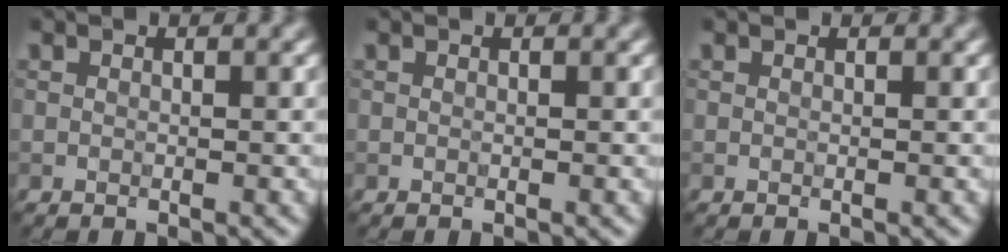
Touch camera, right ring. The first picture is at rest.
{"total": 0.0}
{"total": 0.0}